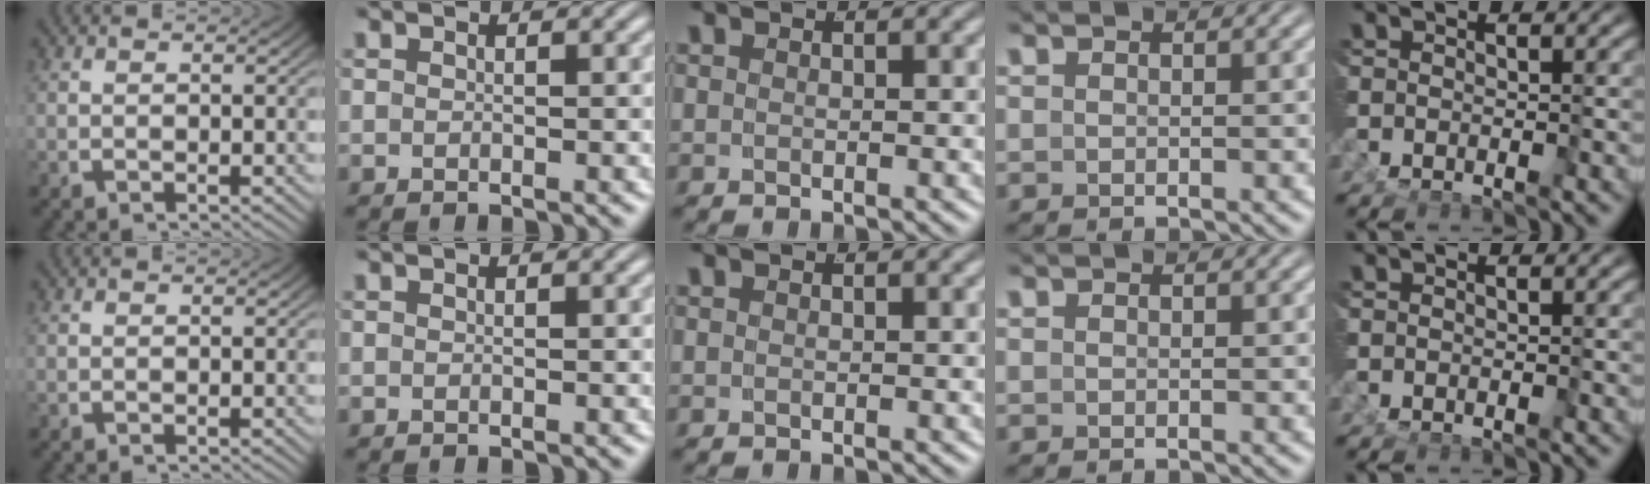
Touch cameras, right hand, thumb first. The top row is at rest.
{}